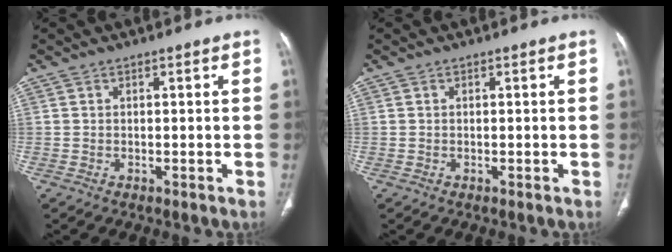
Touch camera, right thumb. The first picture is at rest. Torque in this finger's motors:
{"motor_torque": [0.07, 0.76, -0.02, 0.31, -0.03]}